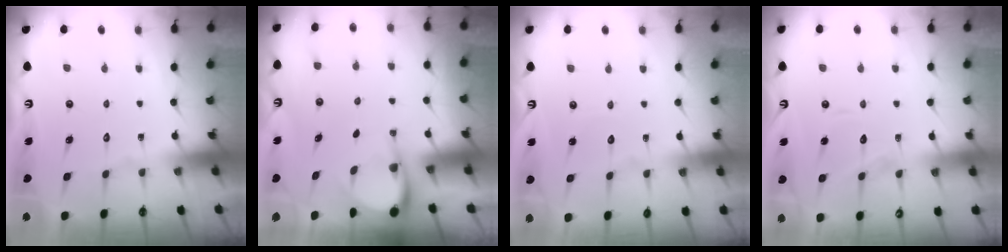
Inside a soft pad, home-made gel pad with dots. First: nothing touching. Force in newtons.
{"total": 4.0, "press": 4.0, "slide": 0.2}
{"total": 3.8, "press": 3.7, "slide": 0.3}
{"total": 7.1, "press": 7.1, "slide": 0.7}